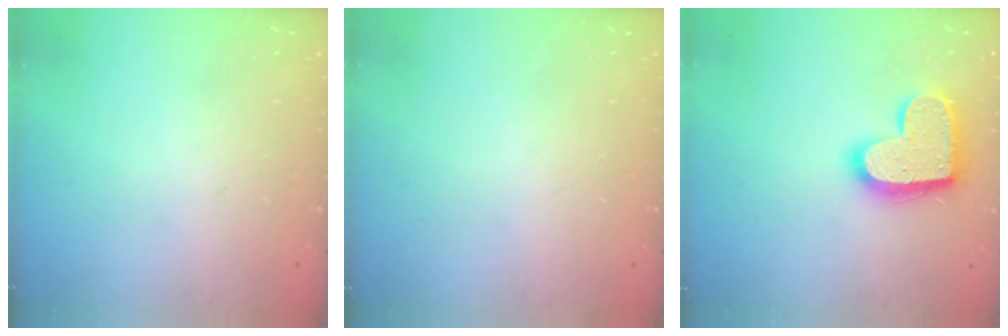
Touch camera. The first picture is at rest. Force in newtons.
{"total": 0.6, "press": 0.6, "slide": 0.2}
{"total": 17.2, "press": 17.2, "slide": 0.9}